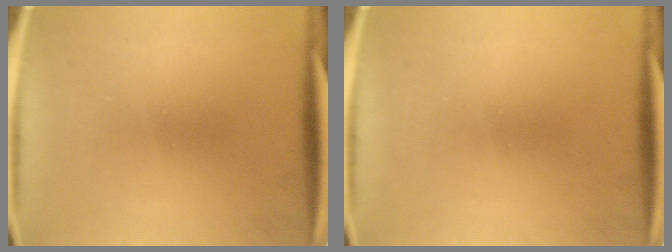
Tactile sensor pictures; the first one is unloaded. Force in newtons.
{"total": 0.0}